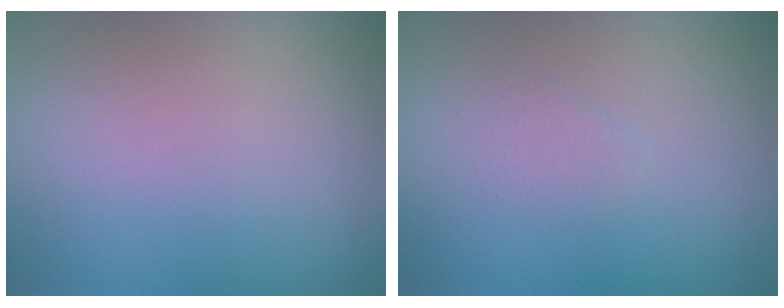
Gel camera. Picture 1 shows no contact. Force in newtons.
{"total": 0.9, "press": 0.9, "slide": 0.1}